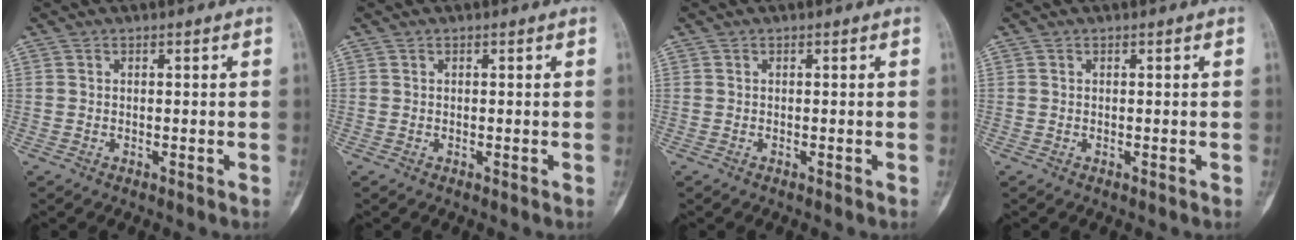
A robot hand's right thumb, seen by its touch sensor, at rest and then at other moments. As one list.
[{"total": 0.0}, {"total": 0.0}, {"total": 0.0}]